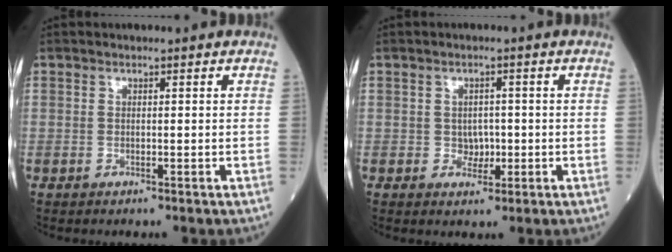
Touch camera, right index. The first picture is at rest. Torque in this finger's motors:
{"motor_torque": [-0.24, 0.00, -0.06, -0.01]}